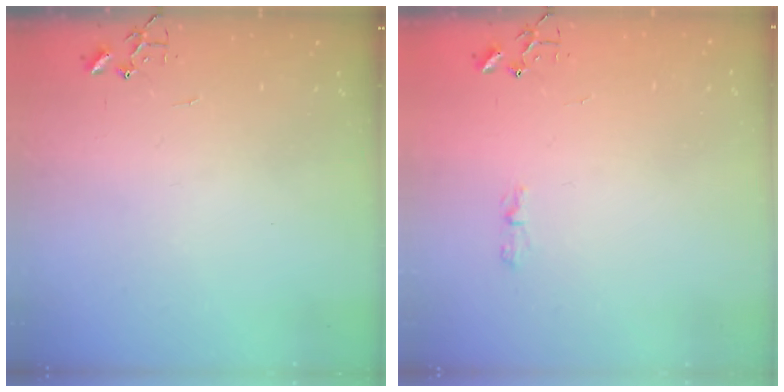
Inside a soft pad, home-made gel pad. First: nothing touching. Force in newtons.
{"total": 3.9, "press": 3.9, "slide": 0.5}